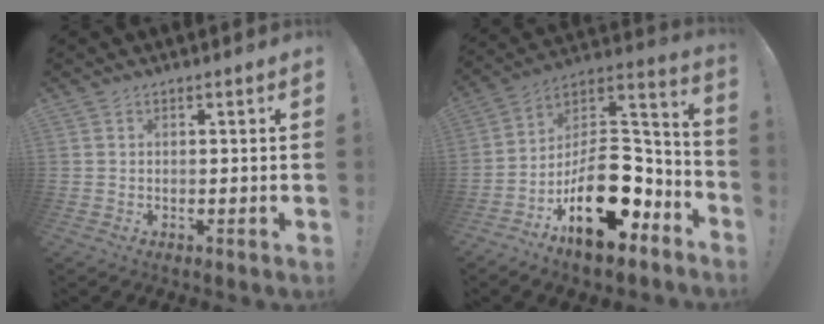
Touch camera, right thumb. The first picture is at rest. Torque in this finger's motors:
{"motor_torque": [3.48, 1.52, 1.85, -0.92, 0.64]}